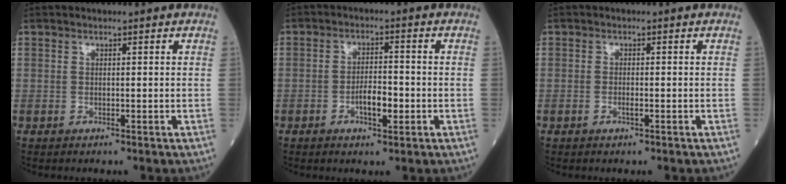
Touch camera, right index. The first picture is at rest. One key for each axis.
{"total": 4.3, "fx": -1.4, "fy": 1.4, "fz": 3.8, "tx": -0.062, "ty": 0.004, "tz": -0.023}
{"total": 1.0, "fx": -0.5, "fy": 0.2, "fz": 0.8, "tx": -0.020, "ty": 0.000, "tz": -0.009}